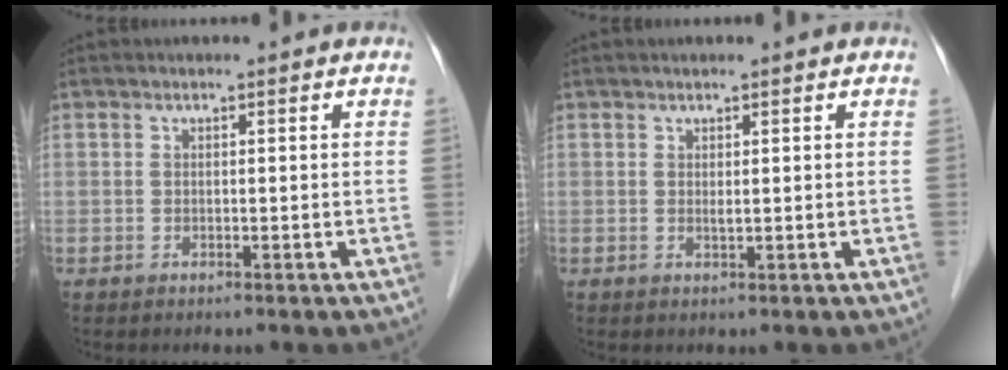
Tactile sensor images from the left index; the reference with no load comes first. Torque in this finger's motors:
{"motor_torque": [0.30, 0.18, 0.01, 0.02]}